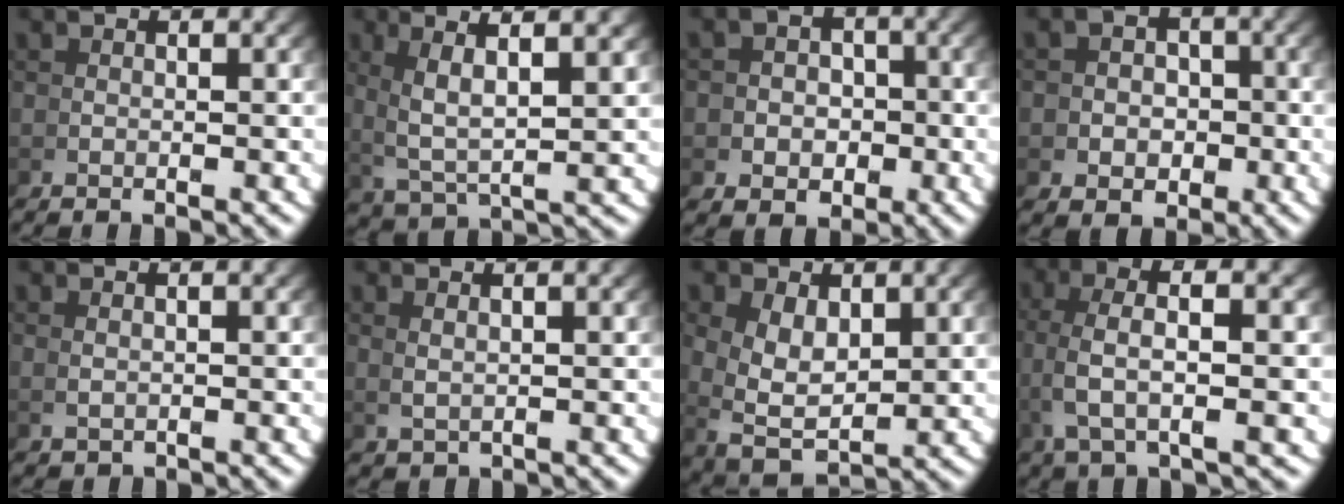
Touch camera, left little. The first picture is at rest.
{"total": 5.6, "force": [2.5, 1.6, 4.8], "torque": [-0.090, 0.006, 0.055]}
{"total": 4.1, "force": [-0.9, 3.5, 1.9], "torque": [-0.016, -0.011, -0.014]}
{"total": 3.6, "force": [-0.7, 3.1, 1.7], "torque": [-0.012, -0.008, -0.012]}
{"total": 1.0, "force": [0.8, -0.6, 0.2], "torque": [-0.004, 0.000, 0.025]}
{"total": 1.8, "force": [1.5, -0.7, 0.8], "torque": [-0.011, 0.005, 0.037]}
{"total": 6.1, "force": [0.9, 4.2, 4.3], "torque": [-0.106, -0.030, 0.035]}
{"total": 4.9, "force": [2.0, 0.5, 4.4], "torque": [-0.084, 0.019, 0.039]}